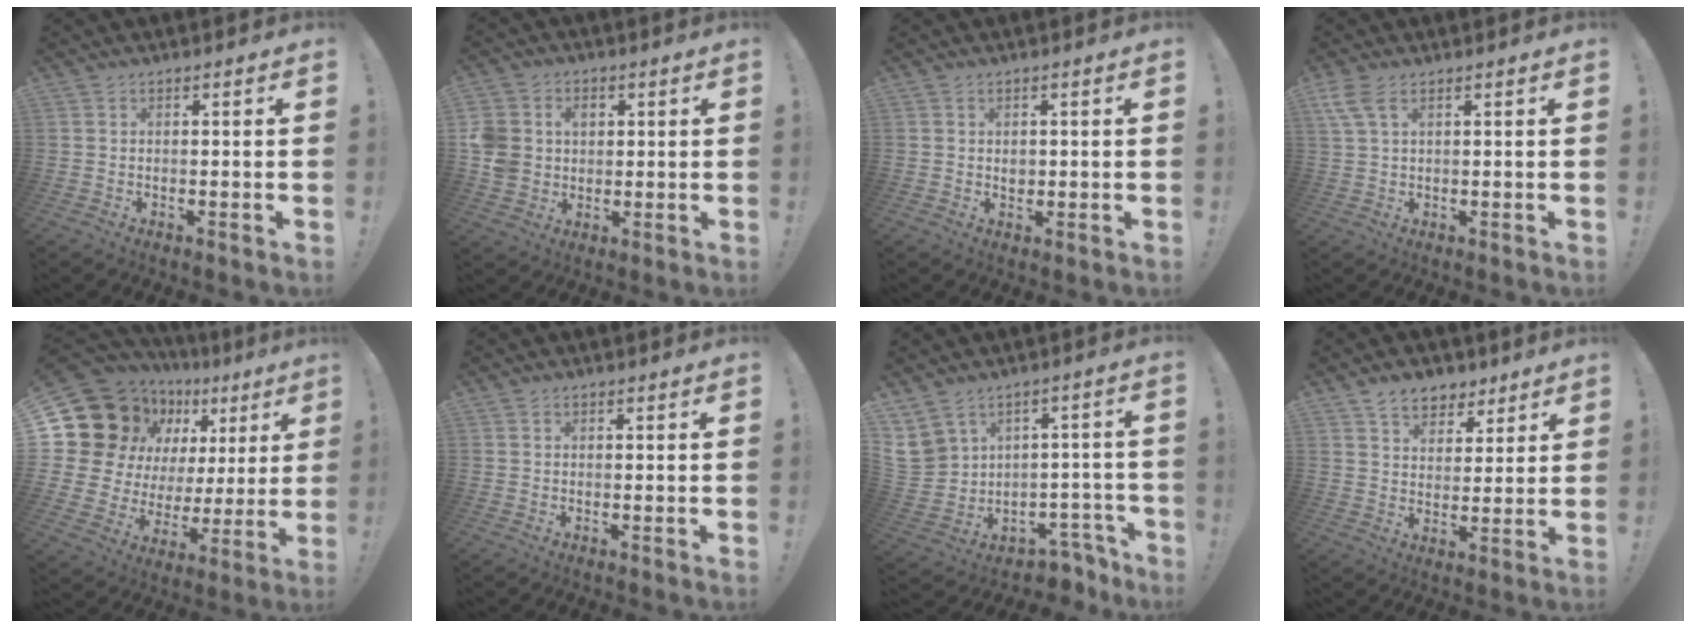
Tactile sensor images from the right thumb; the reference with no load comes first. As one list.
[{"total": 9.4, "force": [1.3, 8.5, 3.9], "torque": [-0.095, -0.003, 0.028]}, {"total": 1.5, "force": [0.1, 1.3, 0.6], "torque": [0.002, -0.004, -0.001]}, {"total": 5.1, "force": [2.7, 2.1, 3.8], "torque": [-0.081, 0.001, 0.054]}, {"total": 18.7, "force": [10.6, 12.0, 9.7], "torque": [-0.152, -0.078, 0.225]}, {"total": 0.5, "force": [0.3, 0.4, 0.0], "torque": [0.006, -0.001, 0.005]}, {"total": 8.4, "force": [1.0, 7.3, 4.0], "torque": [-0.091, -0.003, 0.039]}, {"total": 8.8, "force": [6.0, 5.8, 2.4], "torque": [-0.031, -0.038, 0.117]}]